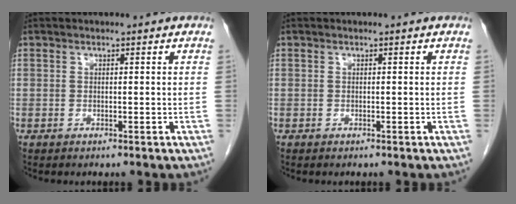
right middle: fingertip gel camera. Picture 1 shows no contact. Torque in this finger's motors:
{"motor_torque": [0.76, -0.58, -0.01, 0.01]}